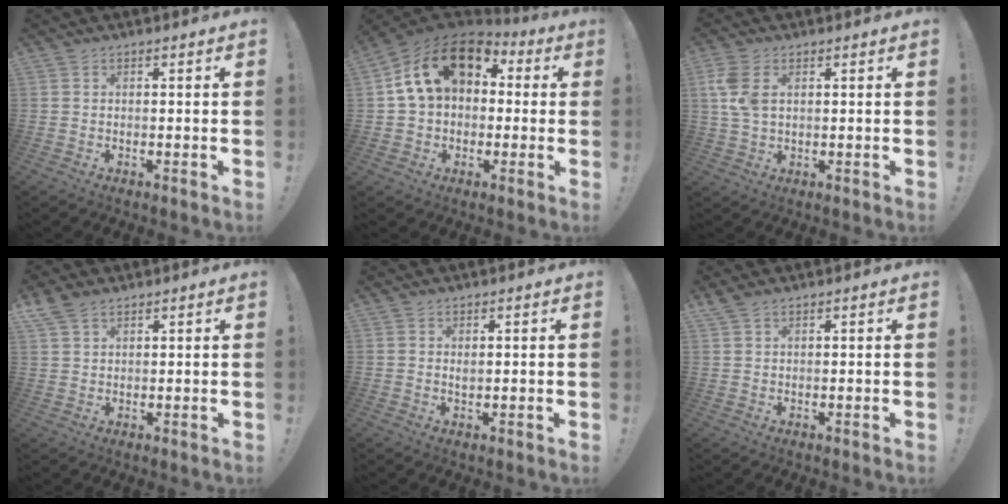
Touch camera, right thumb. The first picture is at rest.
{"total": 18.6, "force": [6.2, 12.2, 12.5], "torque": [-0.203, -0.003, 0.112]}
{"total": 6.9, "force": [2.2, 4.2, 4.9], "torque": [-0.091, -0.003, 0.041]}
{"total": 5.1, "force": [3.7, 2.6, 2.2], "torque": [-0.043, -0.013, 0.072]}
{"total": 1.2, "force": [0.6, 0.5, 0.8], "torque": [-0.011, -0.001, 0.011]}
{"total": 1.8, "force": [1.4, 0.7, 0.9], "torque": [-0.019, -0.004, 0.026]}